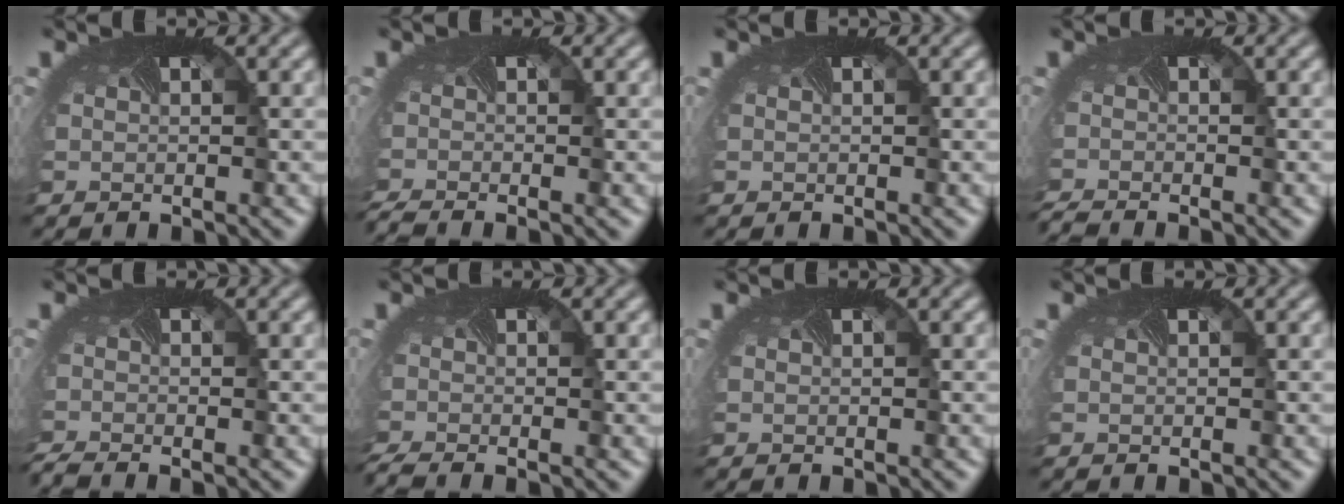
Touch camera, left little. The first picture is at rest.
{"total": 2.3, "force": [-2.2, 0.1, 0.8], "torque": [-0.023, -0.017, -0.045]}
{"total": 0.0}
{"total": 2.0, "force": [-2.0, -0.2, 0.4], "torque": [-0.015, -0.018, -0.042]}
{"total": 2.2, "force": [-2.2, 0.0, 0.6], "torque": [-0.019, -0.017, -0.046]}
{"total": 2.7, "force": [-2.3, 0.4, 1.3], "torque": [-0.037, -0.018, -0.044]}
{"total": 0.0}
{"total": 0.0}